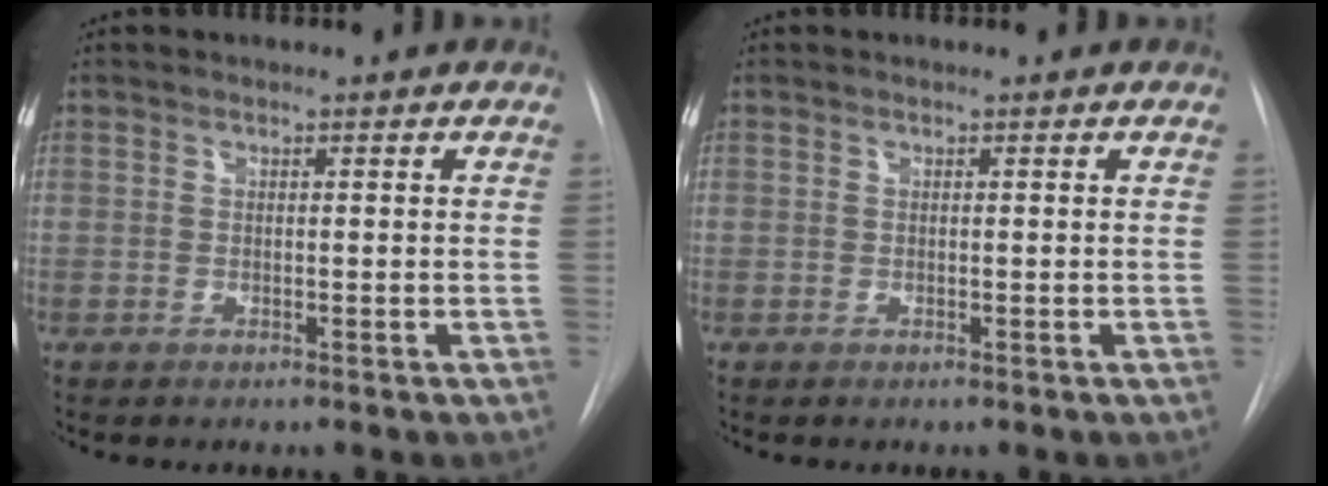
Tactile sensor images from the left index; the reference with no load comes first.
{"total": 0.0}